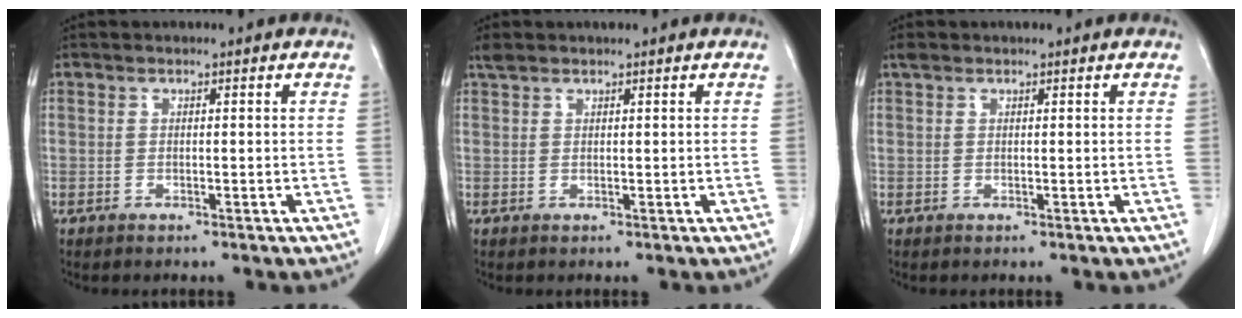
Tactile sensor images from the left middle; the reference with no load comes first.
{"total": 1.8, "force": [1.6, 0.3, 0.6], "torque": [-0.017, 0.014, 0.032]}
{"total": 1.2, "force": [1.1, 0.4, 0.5], "torque": [-0.017, 0.018, 0.021]}